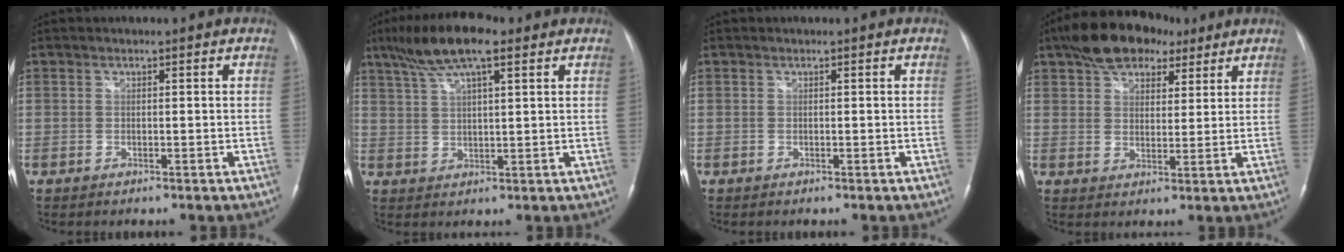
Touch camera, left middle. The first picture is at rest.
{"total": 10.3, "force": [6.7, 2.1, 7.6], "torque": [-0.147, 0.022, 0.117]}
{"total": 0.0}
{"total": 11.7, "force": [7.9, 6.1, 6.1], "torque": [-0.099, 0.034, 0.131]}